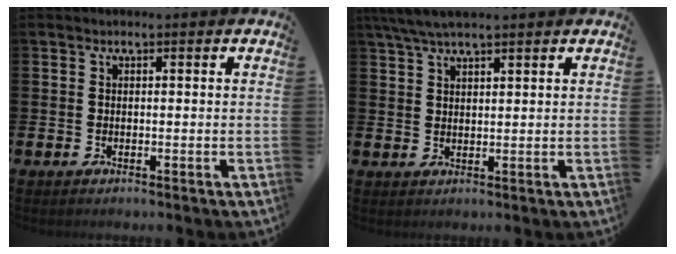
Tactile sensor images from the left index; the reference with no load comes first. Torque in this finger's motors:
{"motor_torque": [0.26, -0.63, 0.40, 0.21]}